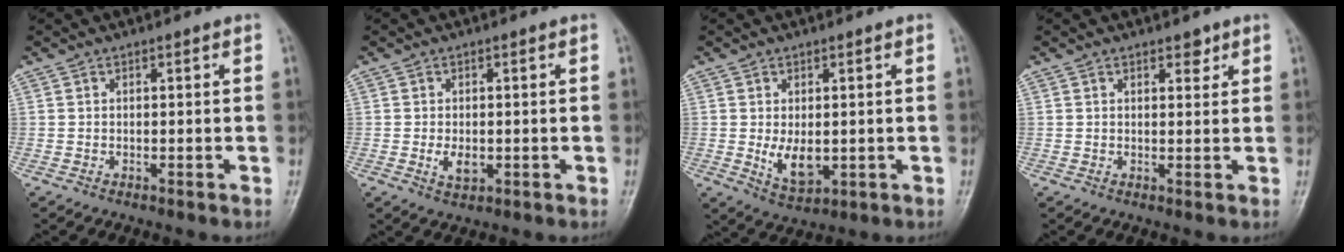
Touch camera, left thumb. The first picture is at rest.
{"total": 3.3, "force": [-0.5, 2.0, 2.5], "torque": [-0.041, -0.004, -0.004]}
{"total": 6.0, "force": [-0.2, 3.6, 4.8], "torque": [-0.070, -0.015, 0.010]}
{"total": 2.1, "force": [1.4, 1.1, 1.1], "torque": [-0.001, -0.007, 0.019]}